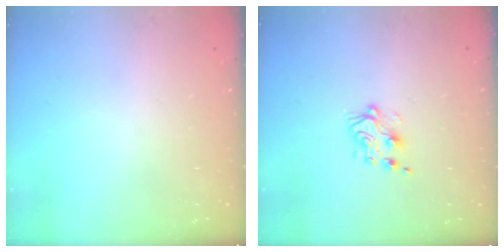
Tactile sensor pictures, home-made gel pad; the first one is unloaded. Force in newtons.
{"total": 5.9, "press": 5.9, "slide": 0.5}